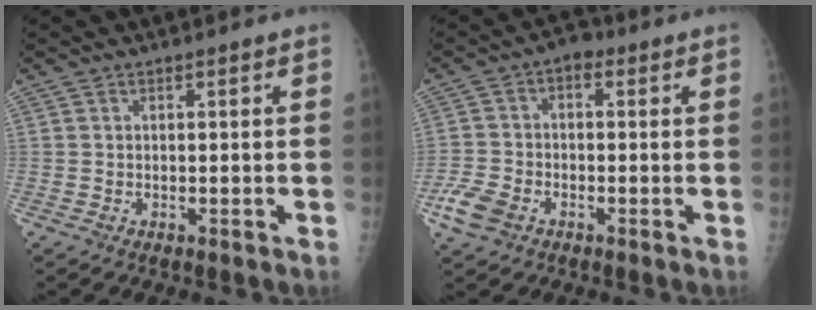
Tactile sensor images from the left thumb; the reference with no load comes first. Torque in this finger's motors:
{"motor_torque": [-0.13, 1.64, 0.52, 0.10, 0.07]}